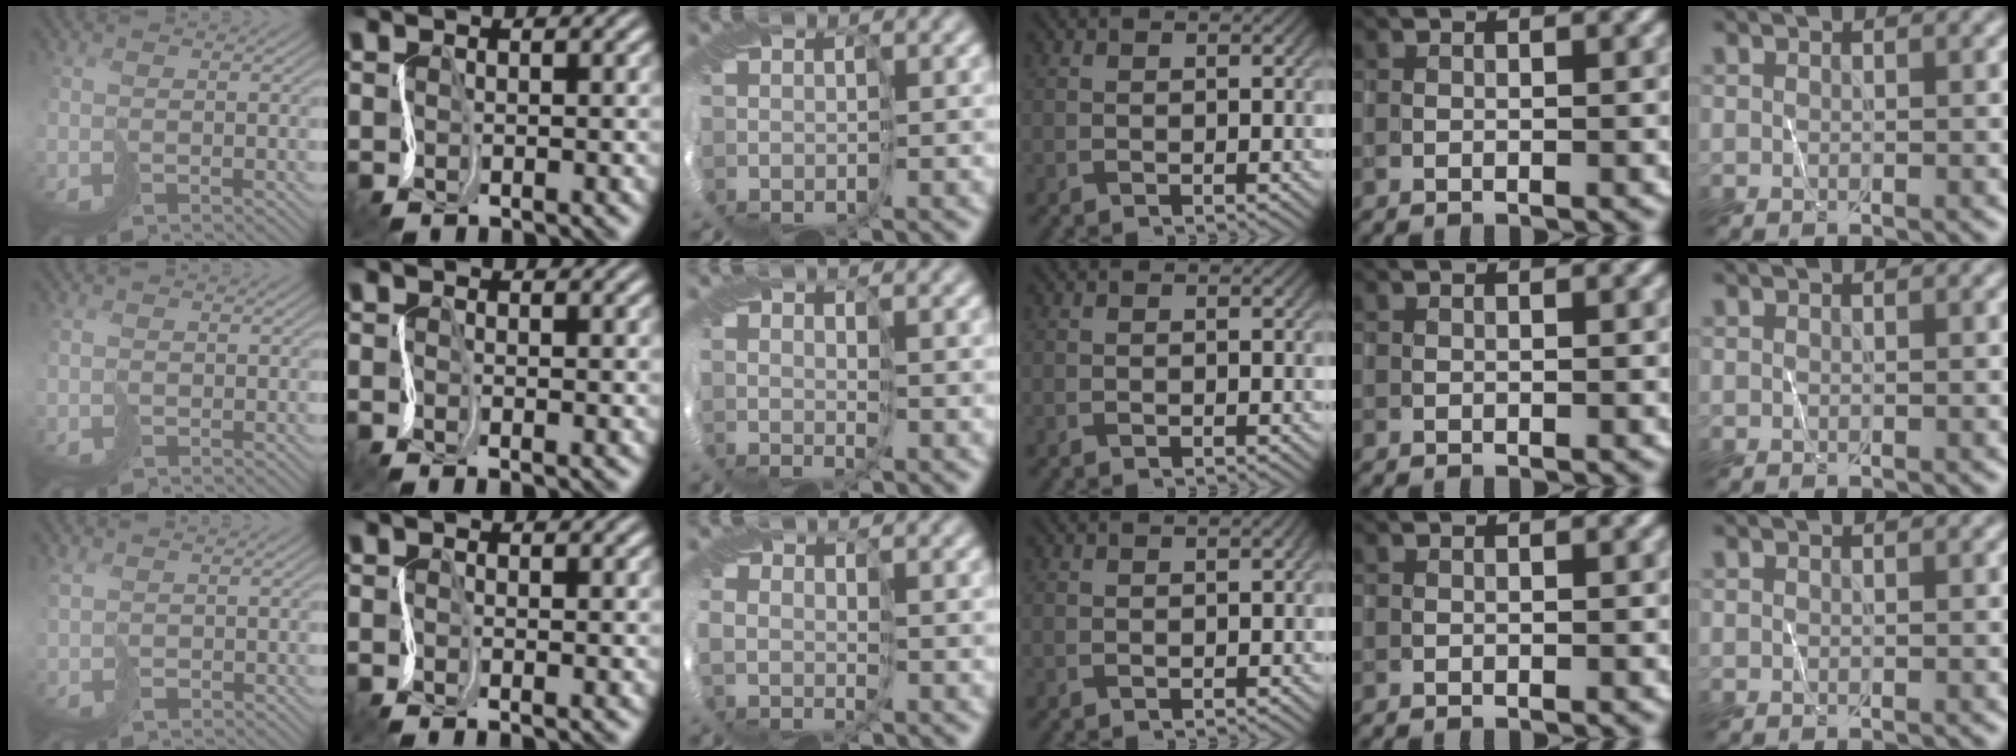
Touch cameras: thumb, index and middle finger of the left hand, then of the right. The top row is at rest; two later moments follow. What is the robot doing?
{"motion": "cut", "object": "bubble wrap"}